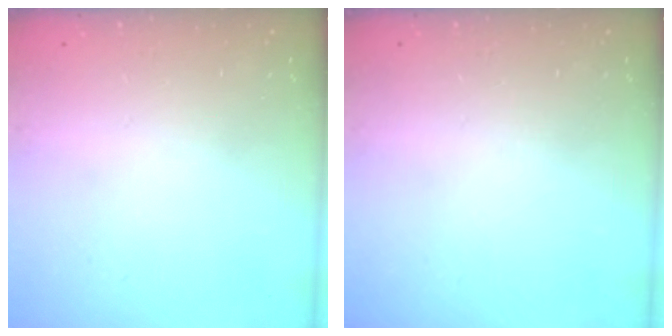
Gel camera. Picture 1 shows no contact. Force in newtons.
{"total": 0.0}